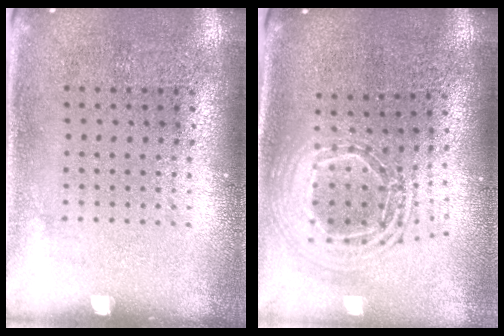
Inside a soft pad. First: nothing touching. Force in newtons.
{"total": 2.1, "press": 1.6, "slide": 1.4}